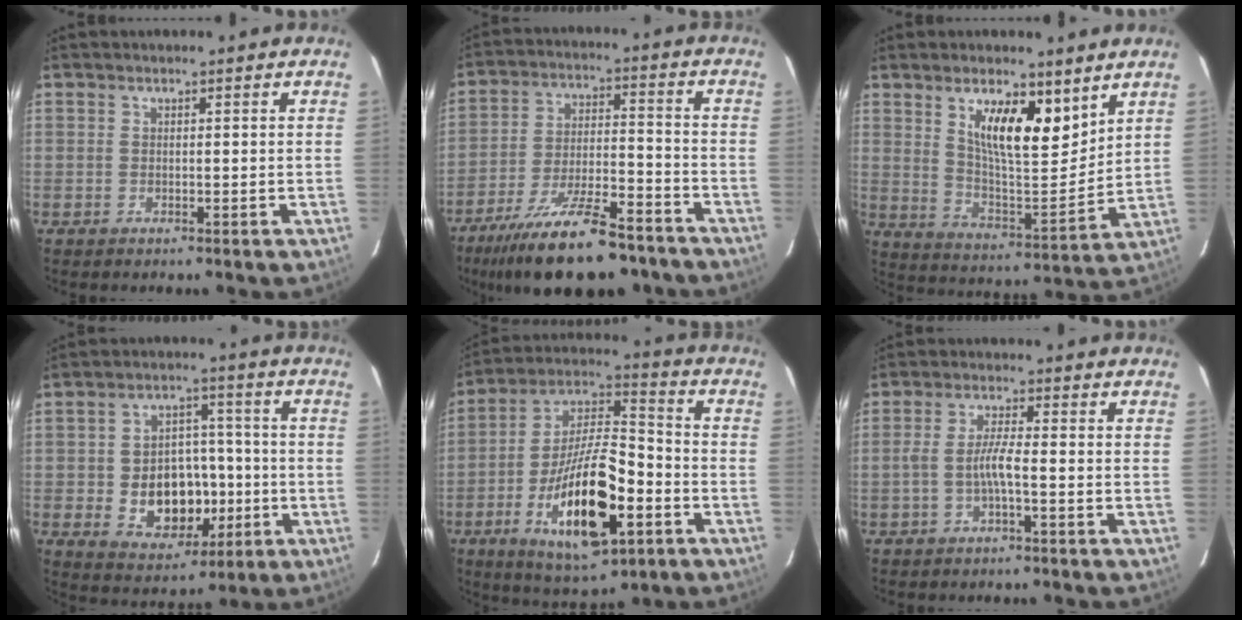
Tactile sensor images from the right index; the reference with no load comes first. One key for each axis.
{"total": 21.2, "fx": -16.8, "fy": 5.8, "fz": 11.5, "tx": -0.215, "ty": -0.025, "tz": -0.258}
{"total": 13.2, "fx": 7.4, "fy": 4.5, "fz": 10.1, "tx": -0.166, "ty": 0.000, "tz": 0.134}
{"total": 12.6, "fx": -2.9, "fy": 9.4, "fz": 8.0, "tx": -0.161, "ty": 0.016, "tz": -0.022}
{"total": 19.8, "fx": -7.6, "fy": 7.3, "fz": 16.7, "tx": -0.321, "ty": -0.008, "tz": -0.124}
{"total": 3.8, "fx": -1.7, "fy": 0.0, "fz": 3.4, "tx": -0.078, "ty": 0.007, "tz": -0.032}